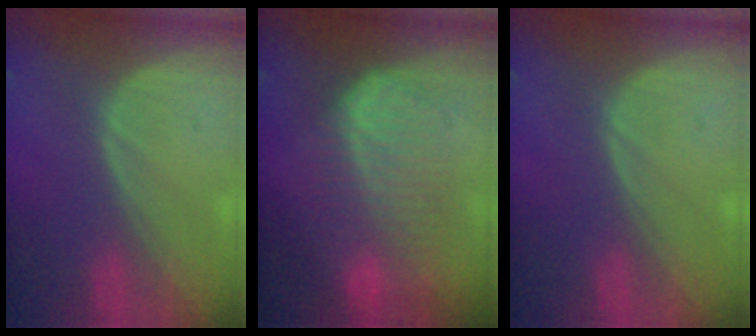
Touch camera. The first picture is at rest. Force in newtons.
{"total": 9.5, "press": 9.5, "slide": 0.7}
{"total": 0.0}